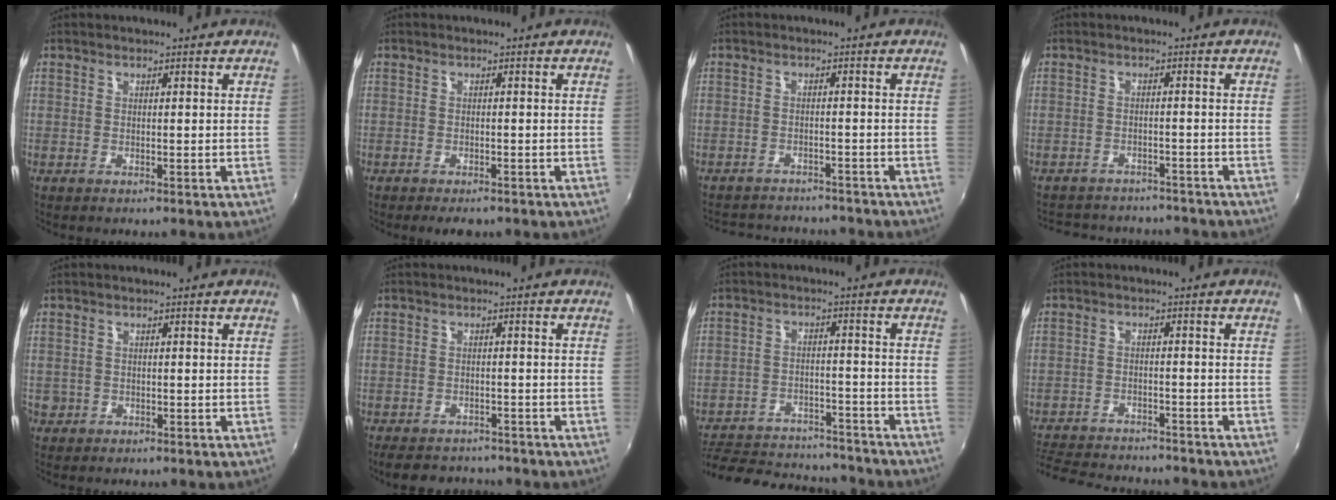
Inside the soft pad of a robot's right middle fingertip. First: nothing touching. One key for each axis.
{"total": 3.2, "fx": -2.5, "fy": 1.3, "fz": 1.5, "tx": -0.034, "ty": -0.012, "tz": -0.037}
{"total": 11.4, "fx": -10.3, "fy": 3.4, "fz": 3.5, "tx": -0.081, "ty": -0.006, "tz": -0.142}
{"total": 13.4, "fx": -11.7, "fy": 4.7, "fz": 4.3, "tx": -0.096, "ty": 0.000, "tz": -0.155}
{"total": 2.1, "fx": -0.7, "fy": 1.9, "fz": 0.4, "tx": -0.012, "ty": -0.004, "tz": -0.010}
{"total": 7.8, "fx": -6.8, "fy": 3.0, "fz": 2.2, "tx": -0.057, "ty": -0.010, "tz": -0.100}
{"total": 20.5, "fx": -17.3, "fy": 7.8, "fz": 7.9, "tx": -0.177, "ty": 0.005, "tz": -0.233}
{"total": 14.5, "fx": -12.9, "fy": 3.9, "fz": 5.4, "tx": -0.129, "ty": -0.013, "tz": -0.196}